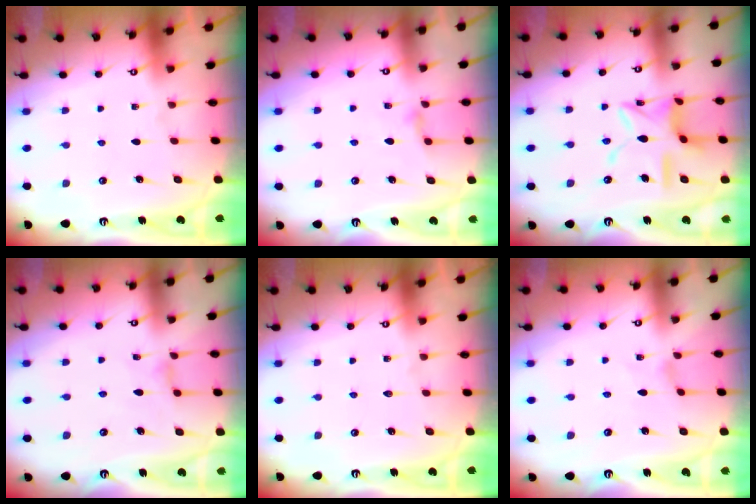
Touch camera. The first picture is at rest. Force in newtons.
{"total": 2.3, "press": 2.3, "slide": 0.4}
{"total": 13.4, "press": 13.3, "slide": 1.2}
{"total": 2.3, "press": 2.2, "slide": 0.4}
{"total": 0.0}
{"total": 0.5, "press": 0.5, "slide": 0.2}